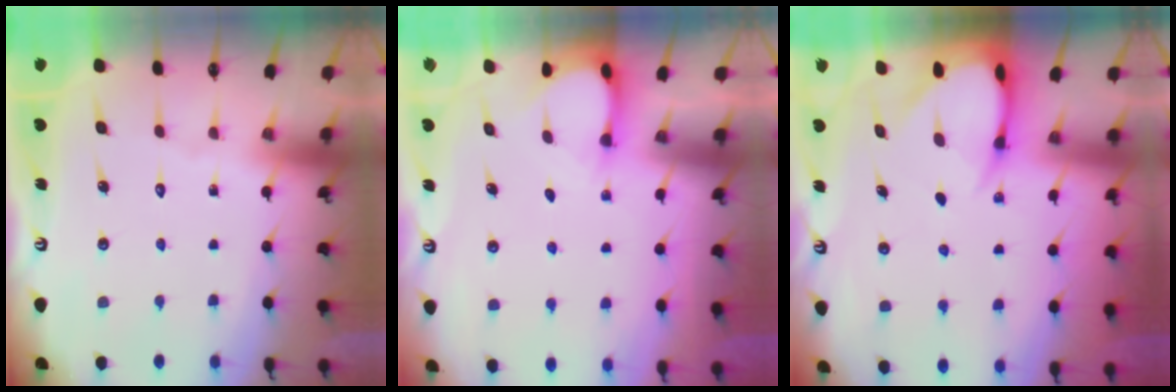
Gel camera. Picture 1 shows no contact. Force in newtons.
{"total": 3.5, "press": 3.5, "slide": 0.2}
{"total": 4.7, "press": 4.7, "slide": 0.6}